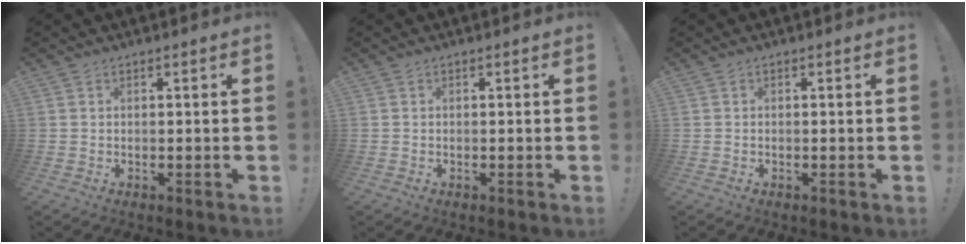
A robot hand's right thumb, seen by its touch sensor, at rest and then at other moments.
{"total": 0.0}
{"total": 0.0}